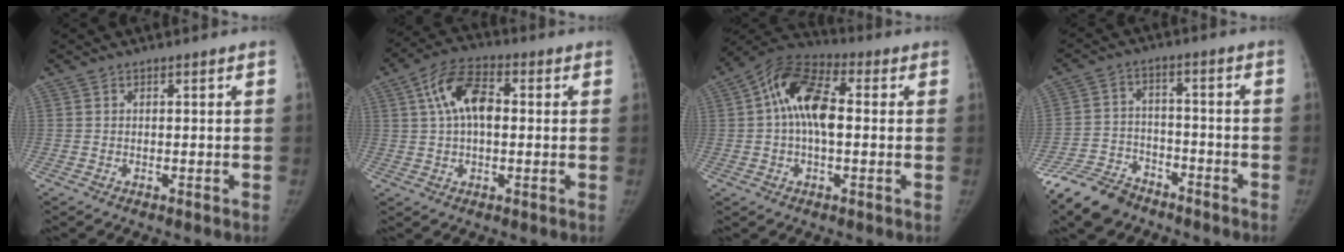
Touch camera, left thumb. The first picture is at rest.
{"total": 10.2, "force": [2.0, 5.6, 8.3], "torque": [-0.149, 0.021, 0.029]}
{"total": 12.8, "force": [1.5, 6.9, 10.6], "torque": [-0.187, 0.031, 0.013]}
{"total": 10.6, "force": [-8.4, 5.6, 3.4], "torque": [-0.061, 0.040, -0.154]}